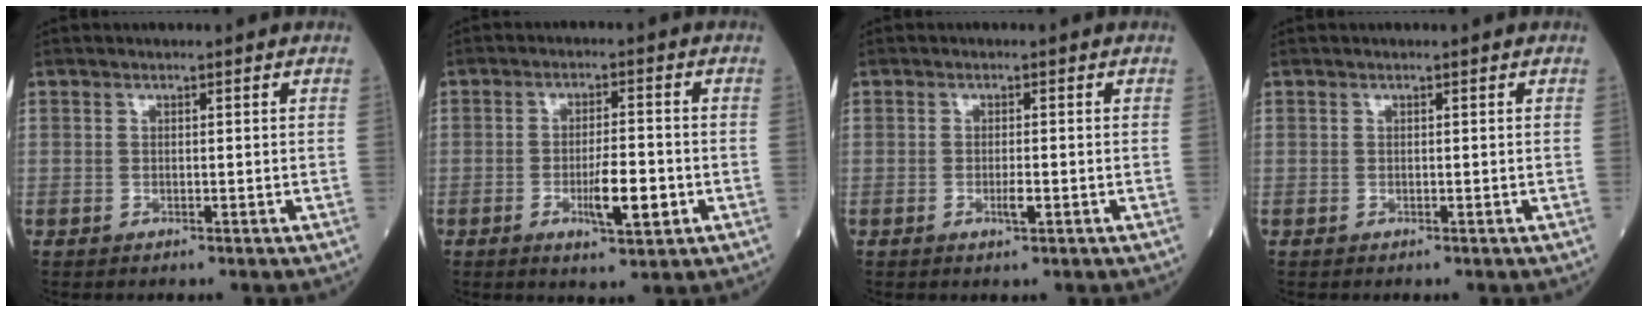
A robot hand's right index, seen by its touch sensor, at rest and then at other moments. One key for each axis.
{"total": 6.3, "fx": -1.9, "fy": 1.1, "fz": 5.9, "tx": -0.102, "ty": -0.005, "tz": -0.025}
{"total": 1.7, "fx": -0.5, "fy": 0.2, "fz": 1.6, "tx": -0.032, "ty": -0.003, "tz": -0.006}
{"total": 0.0}